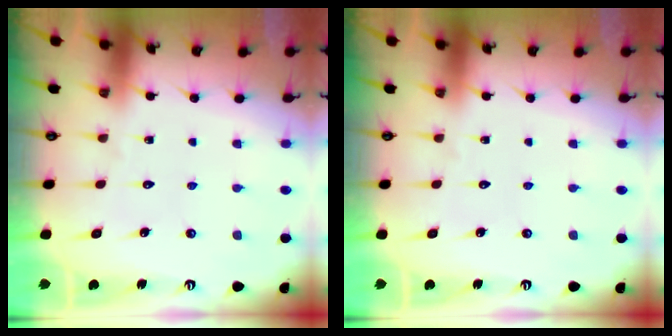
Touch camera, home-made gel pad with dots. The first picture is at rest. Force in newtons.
{"total": 0.0}